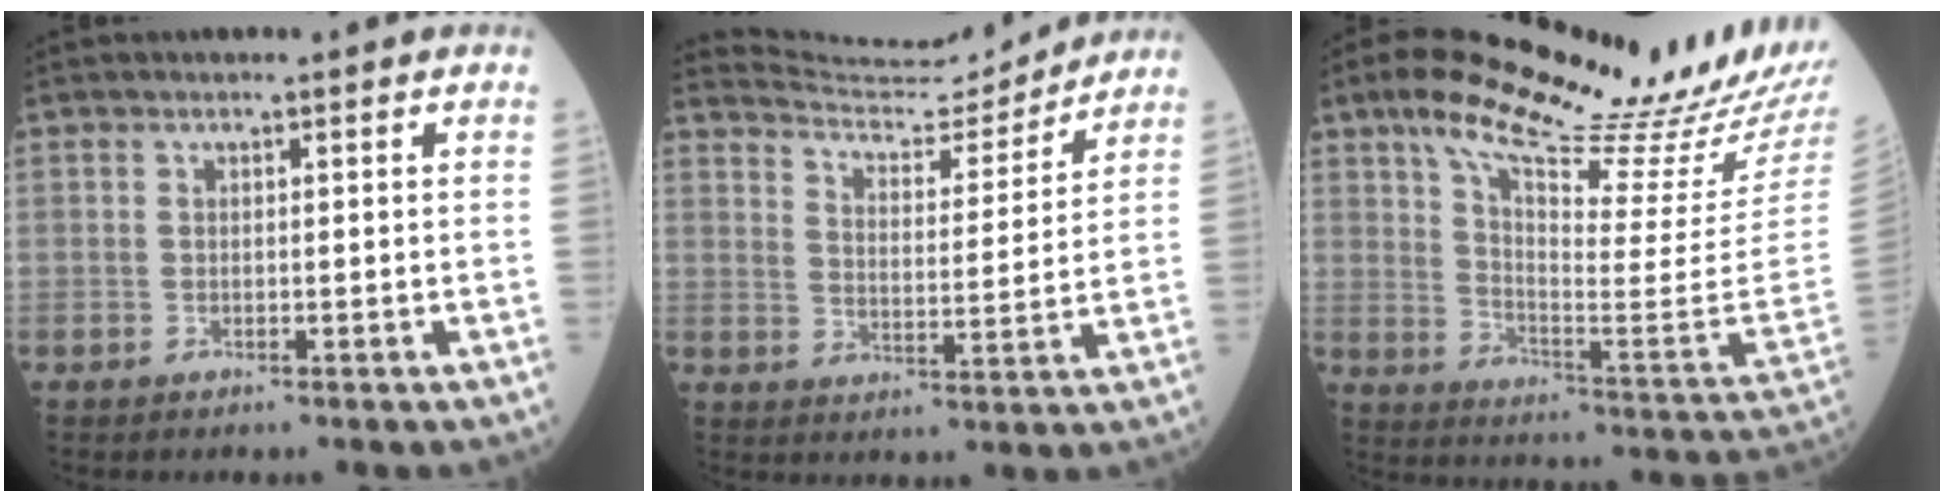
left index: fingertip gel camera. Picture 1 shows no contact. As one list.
[{"total": 10.6, "force": [10.6, 0.1, 0.3], "torque": [-0.016, -0.003, 0.167]}, {"total": 25.7, "force": [20.8, 2.7, 14.8], "torque": [-0.235, -0.042, 0.289]}]